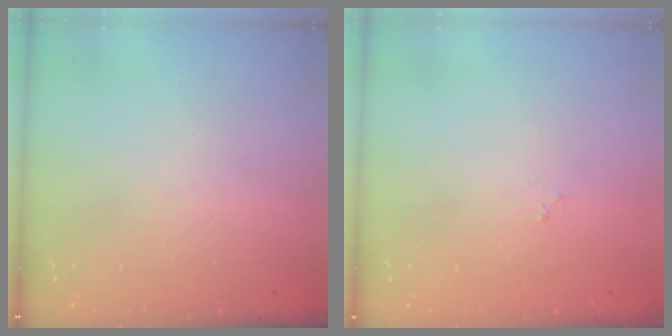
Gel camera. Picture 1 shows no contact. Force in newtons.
{"total": 2.2, "press": 2.1, "slide": 0.3}